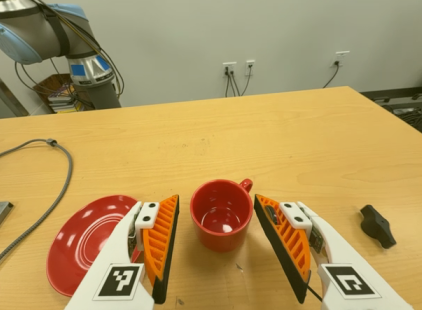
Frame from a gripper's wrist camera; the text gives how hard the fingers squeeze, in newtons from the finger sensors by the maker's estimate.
{"total": 0.0}